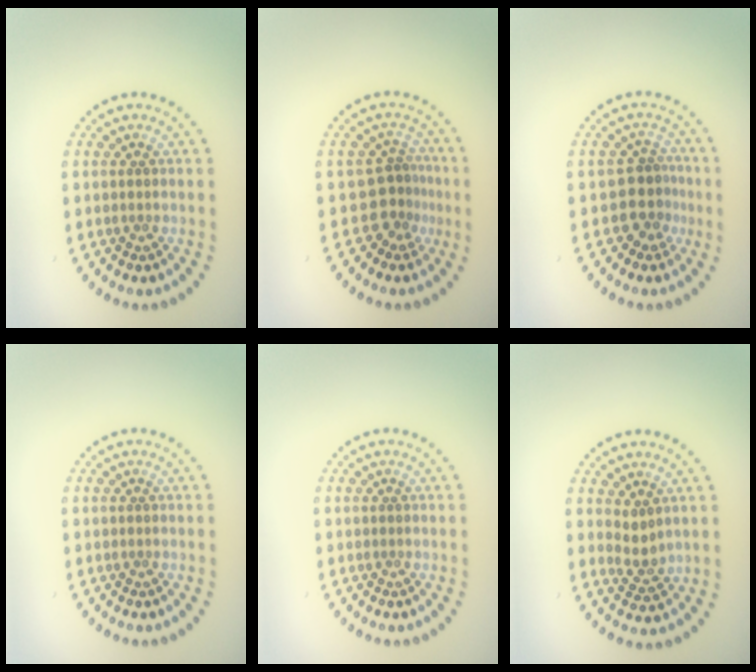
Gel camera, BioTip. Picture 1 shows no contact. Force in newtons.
{"total": 2.8, "press": 1.8, "slide": 2.2}
{"total": 2.8, "press": 2.2, "slide": 1.7}
{"total": 0.0}
{"total": 0.0}
{"total": 1.9, "press": 1.6, "slide": 1.0}